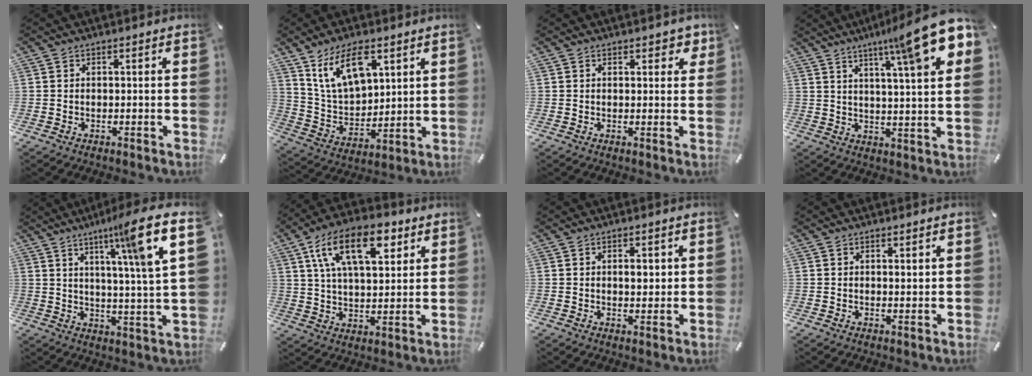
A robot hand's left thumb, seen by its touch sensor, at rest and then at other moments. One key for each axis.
{"total": 12.8, "fx": 7.6, "fy": 7.1, "fz": 7.4, "tx": -0.167, "ty": -0.023, "tz": 0.140}
{"total": 2.6, "fx": 1.6, "fy": 1.5, "fz": 1.4, "tx": -0.008, "ty": -0.003, "tz": 0.022}
{"total": 16.1, "fx": 9.6, "fy": 1.6, "fz": 12.8, "tx": -0.190, "ty": -0.057, "tz": 0.141}
{"total": 15.1, "fx": 8.5, "fy": 0.6, "fz": 12.5, "tx": -0.192, "ty": -0.045, "tz": 0.118}
{"total": 17.1, "fx": 8.0, "fy": 8.6, "fz": 12.4, "tx": -0.210, "ty": -0.012, "tz": 0.135}
{"total": 3.4, "fx": 0.6, "fy": 2.0, "fz": 2.6, "tx": -0.030, "ty": -0.002, "tz": 0.003}
{"total": 1.2, "fx": 0.6, "fy": 0.5, "fz": 0.9, "tx": -0.018, "ty": 0.001, "tz": 0.010}